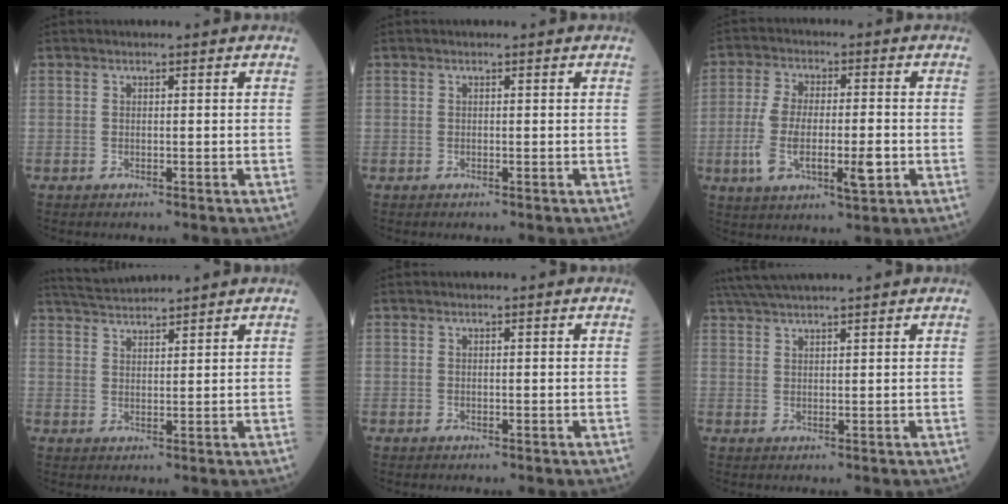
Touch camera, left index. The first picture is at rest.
{"total": 0.0}
{"total": 11.0, "force": [-2.7, 3.8, 9.9], "torque": [-0.195, -0.004, -0.044]}
{"total": 5.1, "force": [4.9, -0.6, 1.0], "torque": [-0.025, 0.024, 0.095]}
{"total": 0.0}
{"total": 7.2, "force": [6.4, -0.5, 3.4], "torque": [-0.061, 0.037, 0.111]}